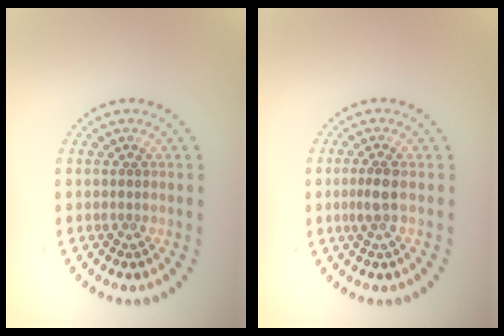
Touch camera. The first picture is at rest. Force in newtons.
{"total": 1.7, "press": 1.5, "slide": 0.9}